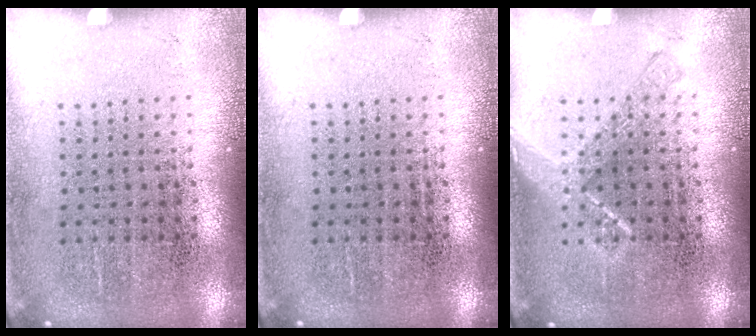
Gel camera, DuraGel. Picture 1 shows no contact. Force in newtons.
{"total": 0.0}
{"total": 2.1, "press": 2.0, "slide": 0.2}